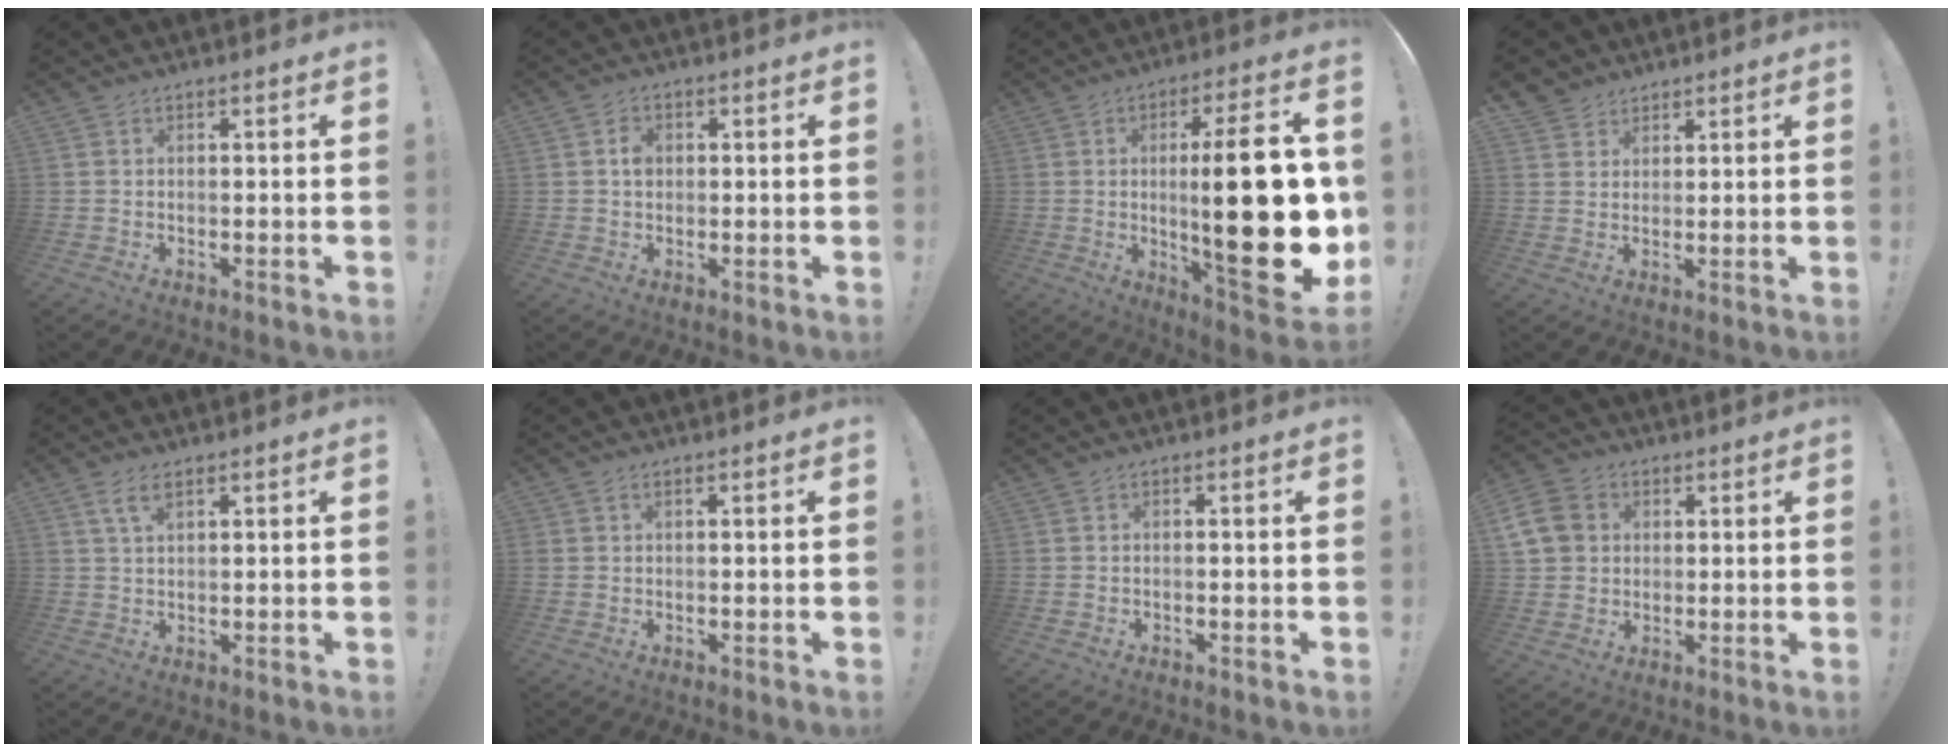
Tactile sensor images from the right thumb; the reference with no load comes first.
{"total": 3.0, "force": [0.2, 2.5, 1.5], "torque": [-0.013, 0.000, -0.001]}
{"total": 28.9, "force": [0.1, 7.7, 27.8], "torque": [-0.442, -0.023, 0.004]}
{"total": 4.0, "force": [3.1, 2.6, 0.1], "torque": [-0.002, -0.020, 0.059]}
{"total": 4.1, "force": [2.1, 1.5, 3.2], "torque": [-0.058, -0.001, 0.035]}
{"total": 0.7, "force": [0.3, 0.6, 0.1], "torque": [-0.005, 0.004, 0.007]}
{"total": 0.0}
{"total": 10.2, "force": [2.5, 8.8, 4.4], "torque": [-0.083, 0.001, 0.054]}